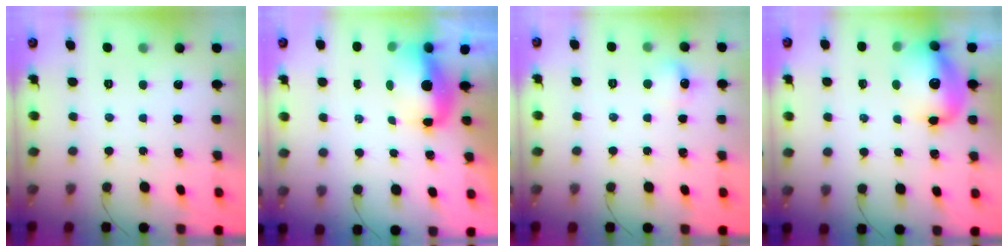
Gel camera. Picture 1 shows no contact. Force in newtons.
{"total": 6.8, "press": 6.8, "slide": 0.8}
{"total": 7.4, "press": 7.3, "slide": 1.3}
{"total": 12.7, "press": 12.3, "slide": 3.1}